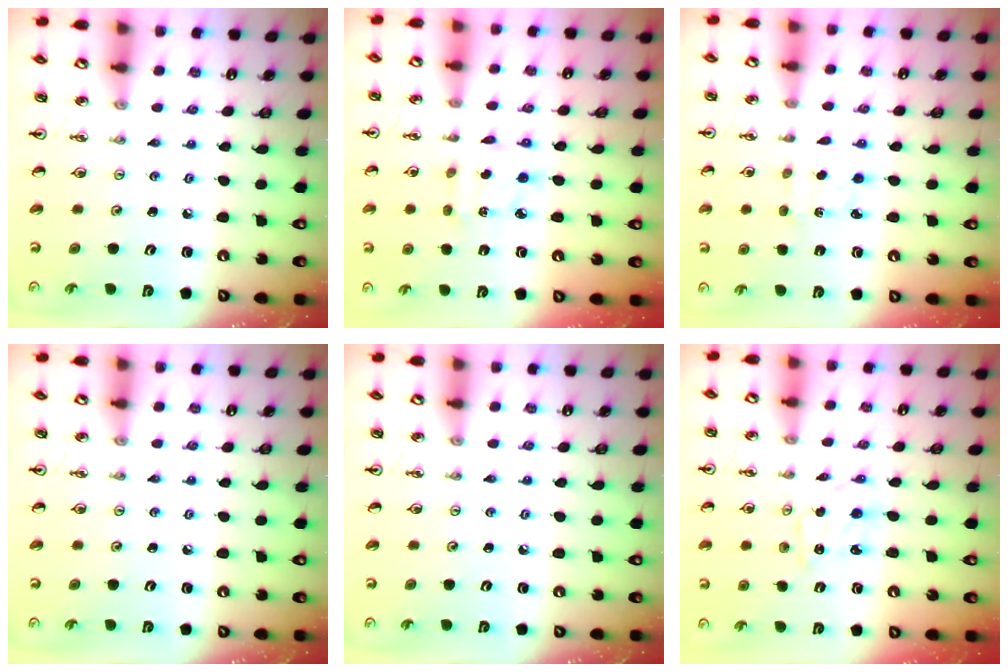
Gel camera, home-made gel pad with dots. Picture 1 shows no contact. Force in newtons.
{"total": 3.8, "press": 3.8, "slide": 0.2}
{"total": 1.8, "press": 1.7, "slide": 0.7}
{"total": 0.0}
{"total": 0.0}
{"total": 2.0, "press": 2.0, "slide": 0.2}